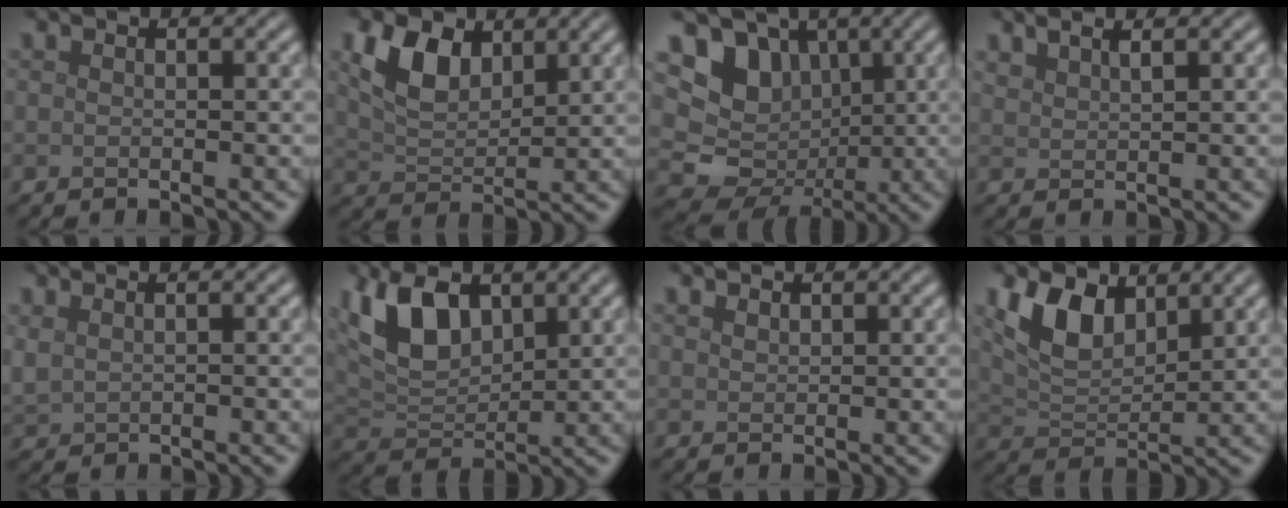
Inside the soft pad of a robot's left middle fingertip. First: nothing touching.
{"total": 5.1, "force": [2.6, 3.0, 3.1], "torque": [-0.071, -0.002, 0.048]}
{"total": 11.5, "force": [2.6, 10.1, 4.8], "torque": [-0.103, 0.019, 0.022]}
{"total": 1.2, "force": [1.1, 0.2, 0.5], "torque": [-0.015, 0.000, 0.023]}
{"total": 1.2, "force": [0.9, 0.6, 0.5], "torque": [-0.016, 0.002, 0.025]}
{"total": 7.1, "force": [3.2, 3.9, 4.9], "torque": [-0.102, 0.002, 0.057]}
{"total": 1.2, "force": [1.0, 0.5, 0.3], "torque": [-0.009, 0.000, 0.022]}
{"total": 5.4, "force": [3.1, 2.9, 3.3], "torque": [-0.069, -0.006, 0.058]}